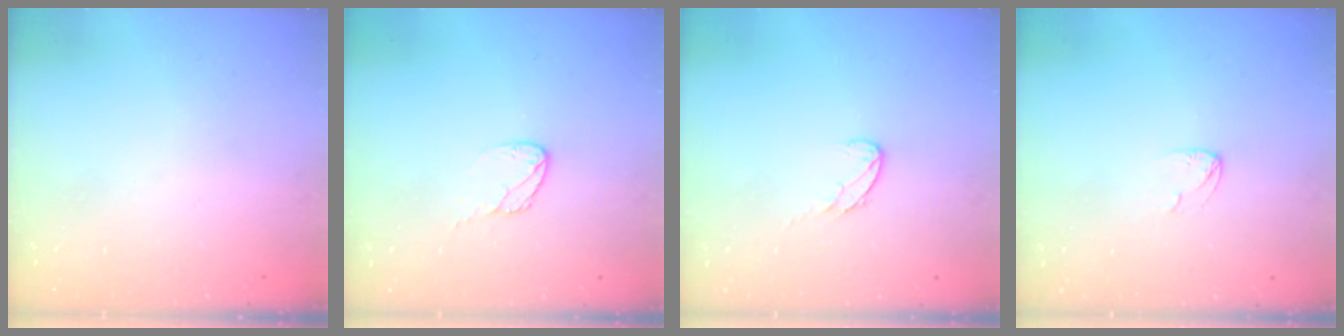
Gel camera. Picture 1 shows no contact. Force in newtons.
{"total": 5.2, "press": 5.2, "slide": 0.4}
{"total": 5.9, "press": 5.9, "slide": 0.4}
{"total": 2.7, "press": 2.7, "slide": 0.2}